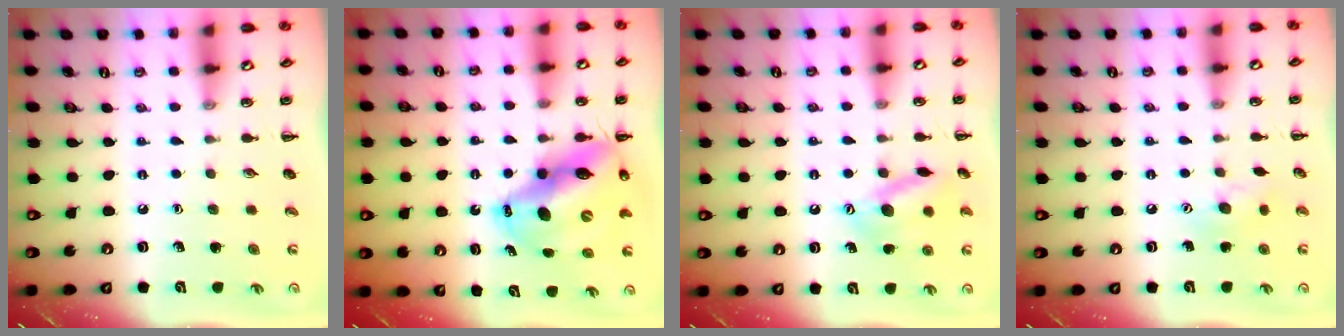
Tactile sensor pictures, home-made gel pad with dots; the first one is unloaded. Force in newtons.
{"total": 15.8, "press": 15.3, "slide": 4.2}
{"total": 14.1, "press": 14.0, "slide": 1.0}
{"total": 7.9, "press": 7.8, "slide": 1.0}